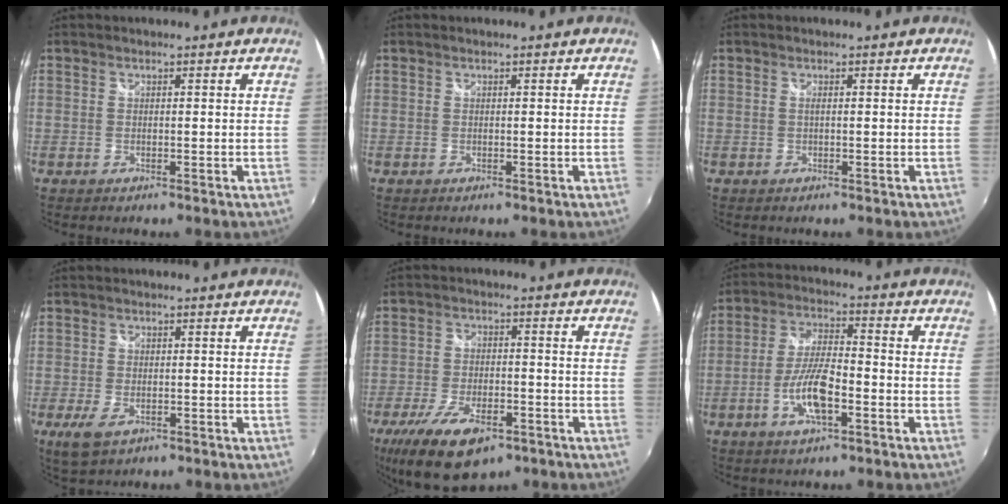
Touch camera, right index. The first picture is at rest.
{"total": 0.0}
{"total": 0.5, "force": [-0.1, -0.1, 0.5], "torque": [-0.007, 0.001, -0.003]}
{"total": 5.0, "force": [-2.3, 2.7, 3.6], "torque": [-0.083, -0.014, -0.041]}
{"total": 15.3, "force": [-9.4, 6.5, 10.1], "torque": [-0.217, -0.036, -0.155]}
{"total": 9.5, "force": [-3.8, 2.9, 8.2], "torque": [-0.169, -0.001, -0.069]}